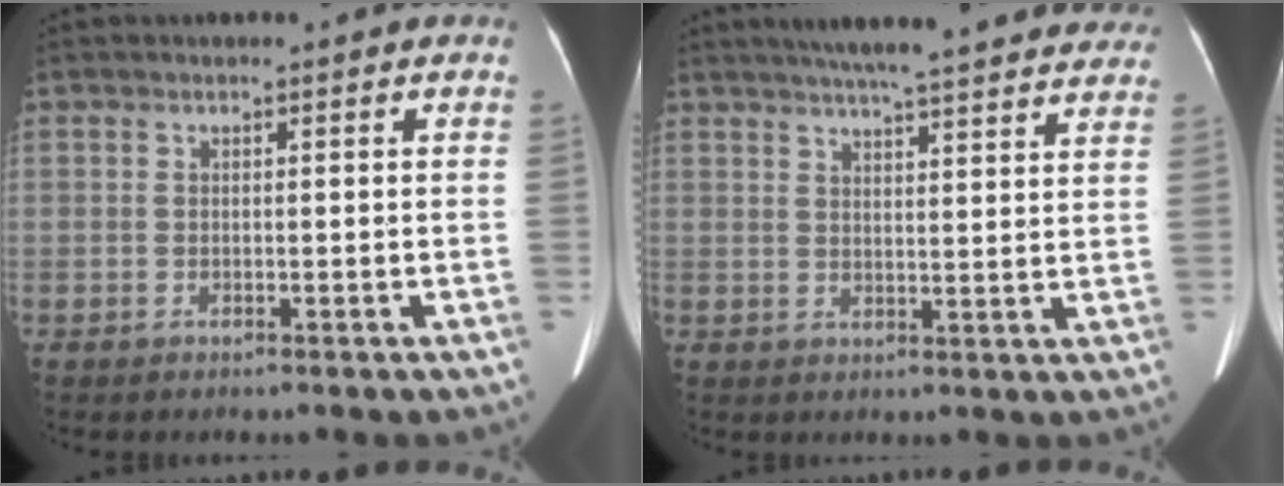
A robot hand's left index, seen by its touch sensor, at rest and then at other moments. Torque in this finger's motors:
{"motor_torque": [0.40, -0.63, 0.01, 0.03]}